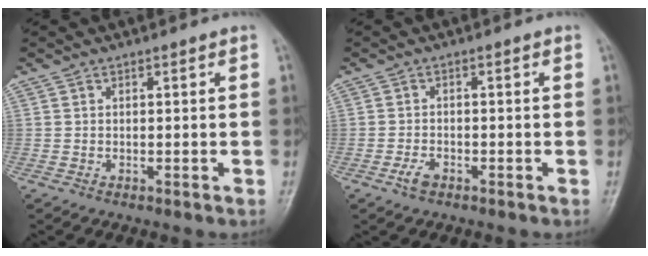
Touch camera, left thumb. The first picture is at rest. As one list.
[{"total": 2.3, "force": [-1.4, 1.2, 1.4], "torque": [-0.031, 0.007, -0.026]}]